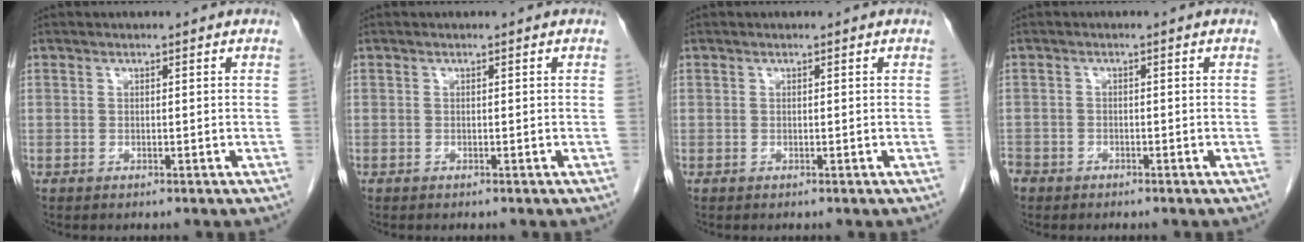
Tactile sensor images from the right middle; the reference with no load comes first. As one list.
[{"total": 0.0}, {"total": 0.0}, {"total": 3.9, "force": [-2.9, 2.6, 0.7], "torque": [-0.020, 0.002, -0.057]}]